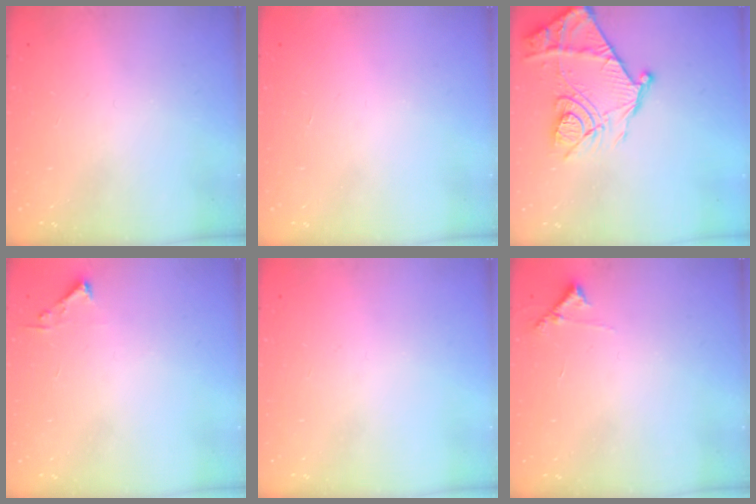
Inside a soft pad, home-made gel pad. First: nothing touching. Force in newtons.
{"total": 1.6, "press": 1.5, "slide": 0.1}
{"total": 17.3, "press": 17.2, "slide": 1.7}
{"total": 2.4, "press": 2.4, "slide": 0.3}
{"total": 0.0}
{"total": 5.7, "press": 5.7, "slide": 0.3}